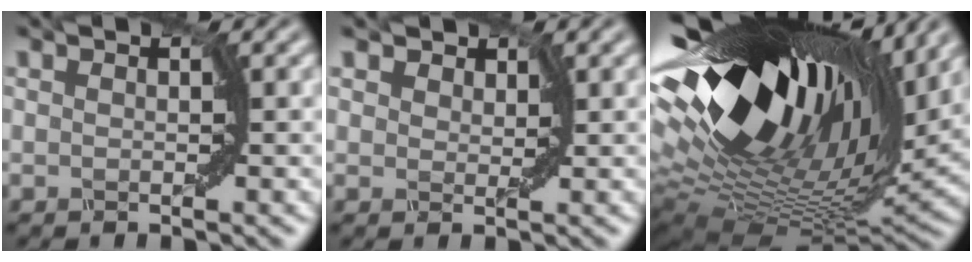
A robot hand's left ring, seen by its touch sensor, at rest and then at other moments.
{"total": 2.4, "force": [1.7, 1.3, 0.9], "torque": [-0.028, -0.003, 0.025]}
{"total": 18.4, "force": [7.4, 8.4, 14.5], "torque": [-0.282, 0.028, 0.119]}